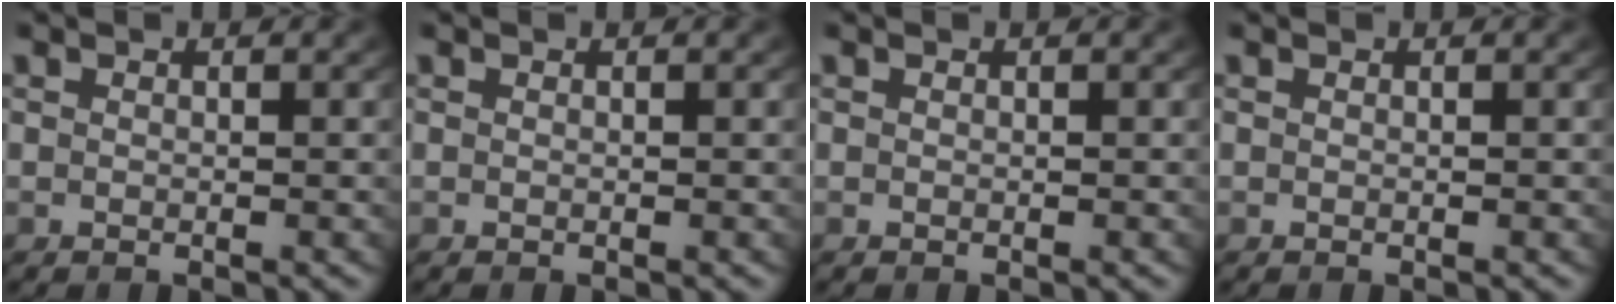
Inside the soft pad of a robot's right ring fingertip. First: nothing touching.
{"total": 0.0}
{"total": 0.0}
{"total": 0.0}